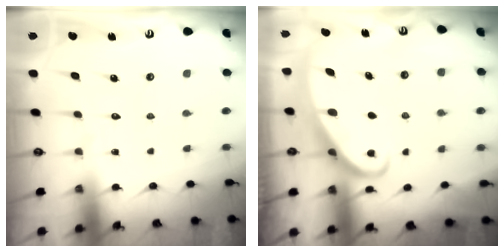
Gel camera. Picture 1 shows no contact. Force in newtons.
{"total": 2.7, "press": 2.7, "slide": 0.4}